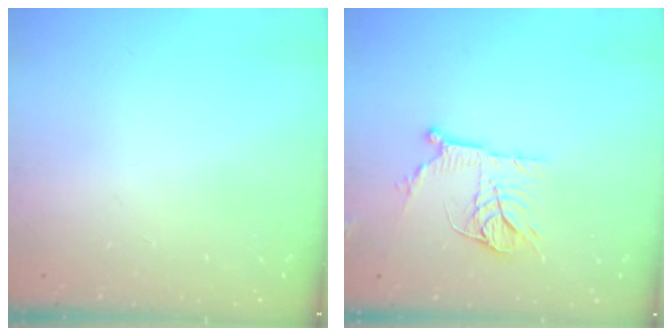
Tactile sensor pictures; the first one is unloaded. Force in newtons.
{"total": 12.2, "press": 12.1, "slide": 1.1}